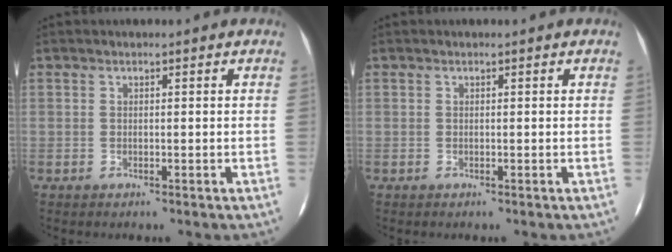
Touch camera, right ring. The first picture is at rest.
{"total": 0.0}